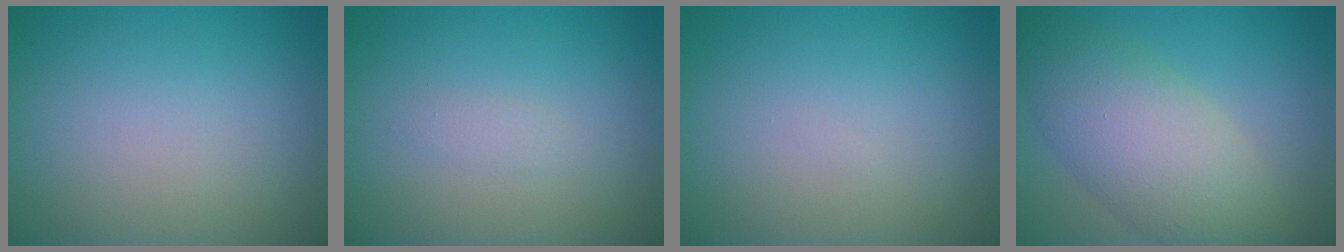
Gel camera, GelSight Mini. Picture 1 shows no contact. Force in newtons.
{"total": 0.8, "press": 0.8, "slide": 0.0}
{"total": 0.0}
{"total": 7.2, "press": 7.2, "slide": 0.4}